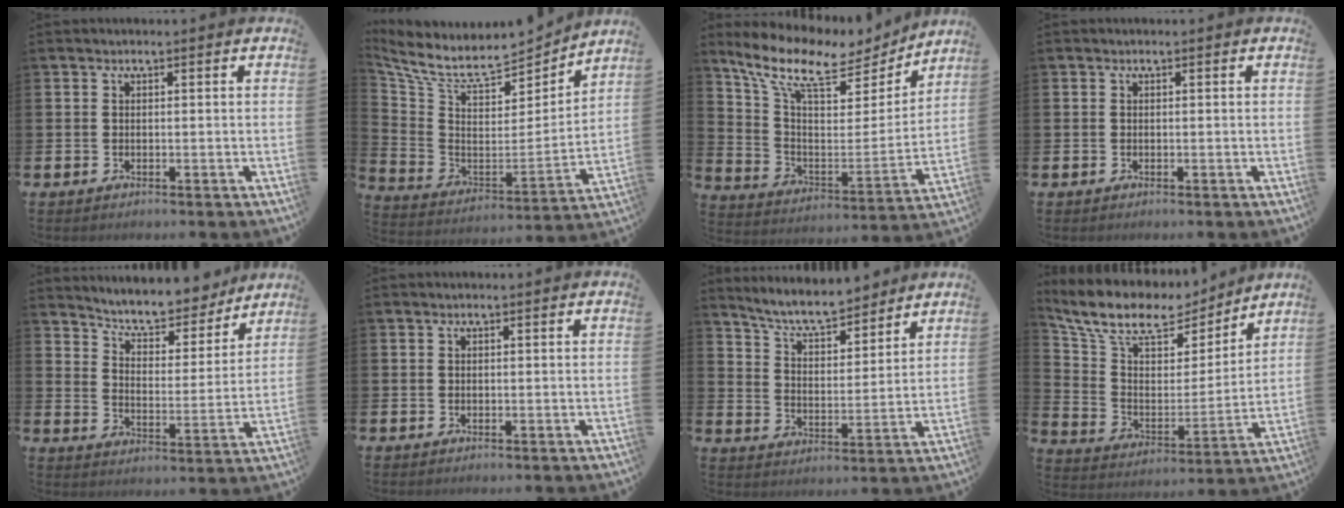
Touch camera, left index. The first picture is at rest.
{"total": 9.2, "force": [8.2, 2.7, 3.3], "torque": [-0.102, -0.059, 0.138]}
{"total": 11.0, "force": [9.1, 3.5, 4.9], "torque": [-0.128, -0.058, 0.154]}
{"total": 0.0}
{"total": 7.9, "force": [7.5, 1.9, 1.7], "torque": [-0.051, -0.061, 0.127]}
{"total": 0.0}
{"total": 7.9, "force": [7.3, 1.4, 2.7], "torque": [-0.067, -0.045, 0.128]}
{"total": 11.5, "force": [9.6, 4.6, 4.4], "torque": [-0.124, -0.056, 0.166]}